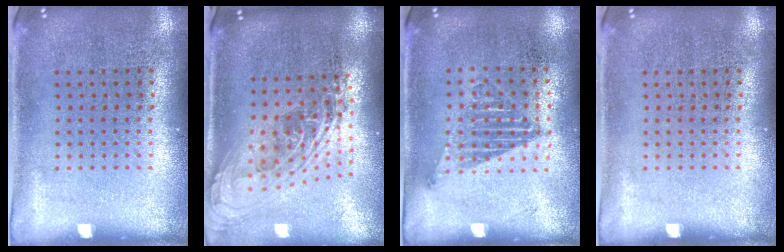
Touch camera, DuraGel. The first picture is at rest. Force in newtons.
{"total": 2.2, "press": 1.6, "slide": 1.4}
{"total": 1.2, "press": 1.0, "slide": 0.6}
{"total": 0.0}